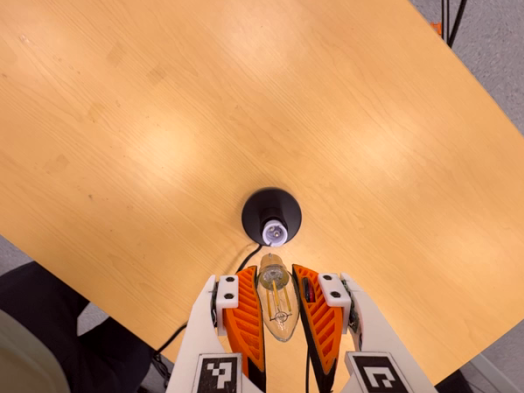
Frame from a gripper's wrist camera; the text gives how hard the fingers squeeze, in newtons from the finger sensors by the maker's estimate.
{"total": 22.1, "left": 23.3, "right": 20.9}